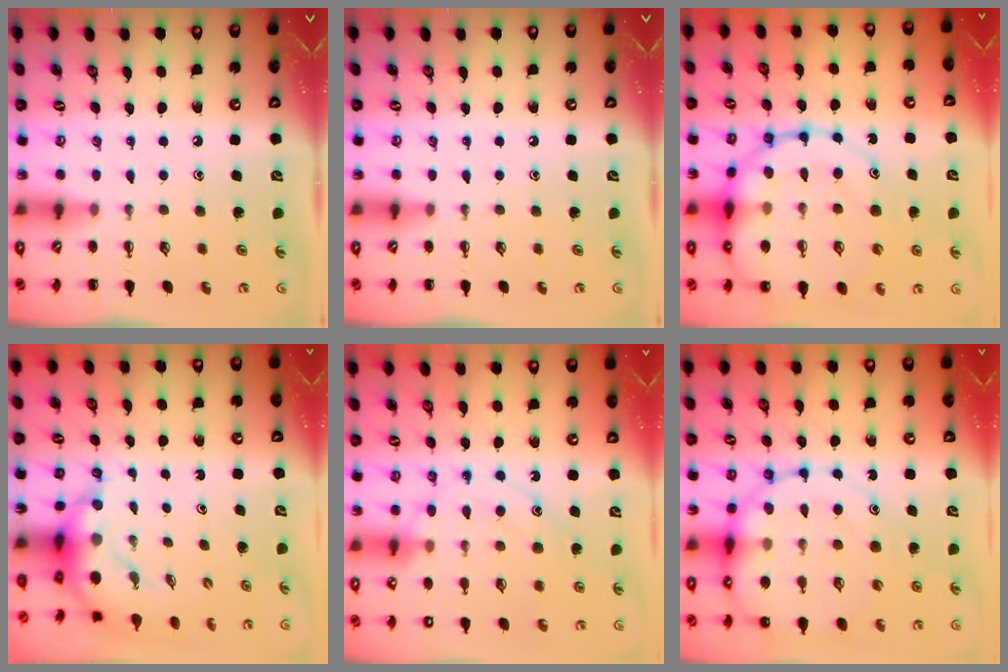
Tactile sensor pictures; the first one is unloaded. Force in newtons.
{"total": 0.0}
{"total": 23.2, "press": 23.0, "slide": 3.4}
{"total": 7.0, "press": 6.9, "slide": 1.3}
{"total": 12.9, "press": 12.9, "slide": 0.6}
{"total": 18.2, "press": 17.9, "slide": 3.4}